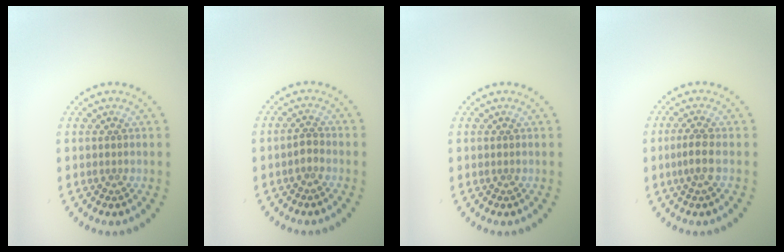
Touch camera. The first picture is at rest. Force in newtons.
{"total": 0.9, "press": 0.8, "slide": 0.4}
{"total": 0.0}
{"total": 1.6, "press": 1.2, "slide": 1.0}